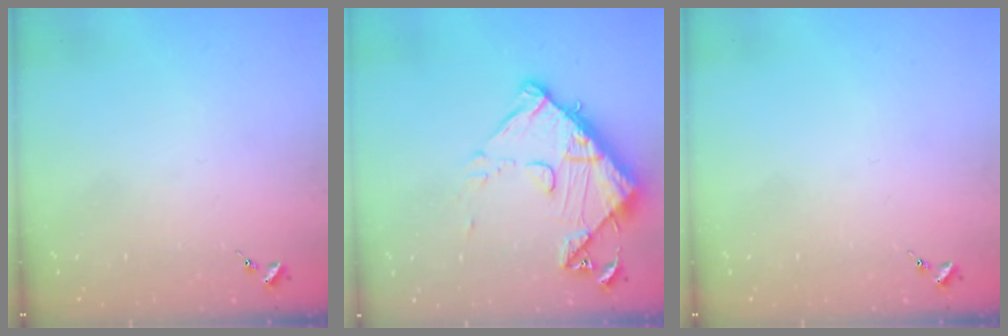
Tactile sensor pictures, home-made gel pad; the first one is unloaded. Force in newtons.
{"total": 13.6, "press": 13.5, "slide": 1.3}
{"total": 0.0}